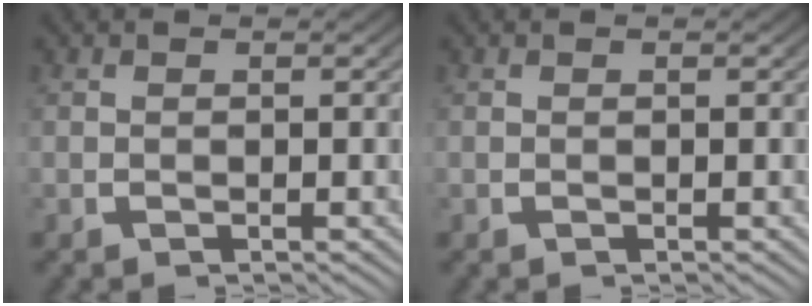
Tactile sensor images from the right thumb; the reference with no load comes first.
{"total": 0.0}